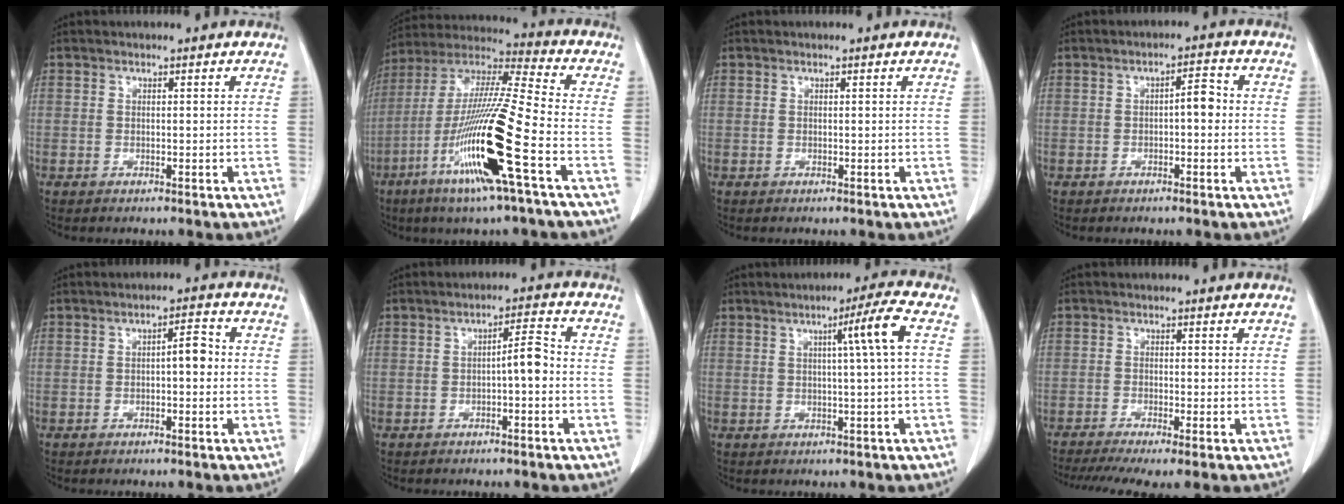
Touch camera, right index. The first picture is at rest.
{"total": 19.7, "force": [-7.3, -0.3, 18.3], "torque": [-0.386, -0.032, -0.148]}
{"total": 0.0}
{"total": 3.1, "force": [-0.1, 1.0, 2.9], "torque": [-0.042, 0.013, -0.003]}
{"total": 3.3, "force": [0.0, 1.0, 3.2], "torque": [-0.045, 0.011, -0.003]}
{"total": 3.8, "force": [-0.7, 0.6, 3.7], "torque": [-0.053, 0.012, -0.012]}
{"total": 5.3, "force": [1.1, -1.4, 5.0], "torque": [-0.081, 0.004, 0.018]}
{"total": 7.9, "force": [-5.6, 0.9, 5.5], "torque": [-0.092, -0.009, -0.093]}